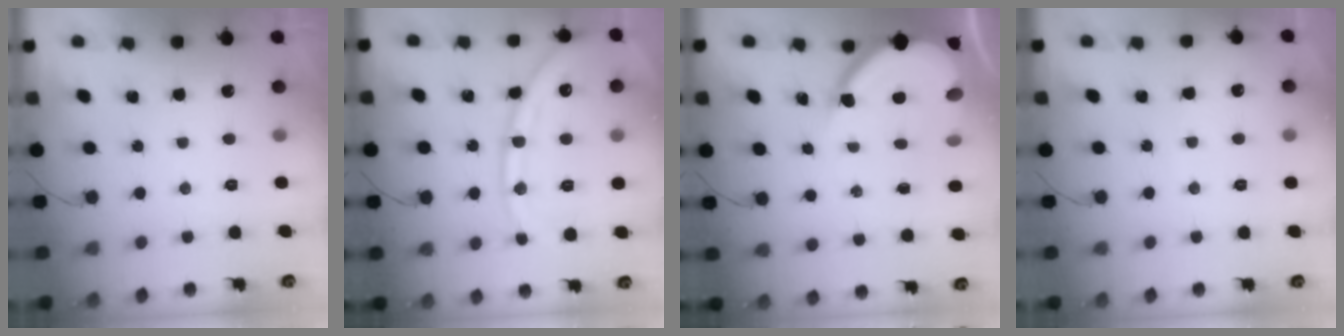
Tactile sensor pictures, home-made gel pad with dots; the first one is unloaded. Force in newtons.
{"total": 13.4, "press": 13.3, "slide": 1.9}
{"total": 11.6, "press": 11.5, "slide": 1.5}
{"total": 2.7, "press": 2.7, "slide": 0.3}